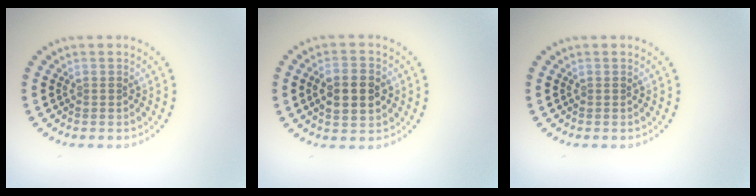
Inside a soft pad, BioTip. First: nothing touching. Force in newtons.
{"total": 4.4, "press": 4.4, "slide": 0.1}
{"total": 0.0}